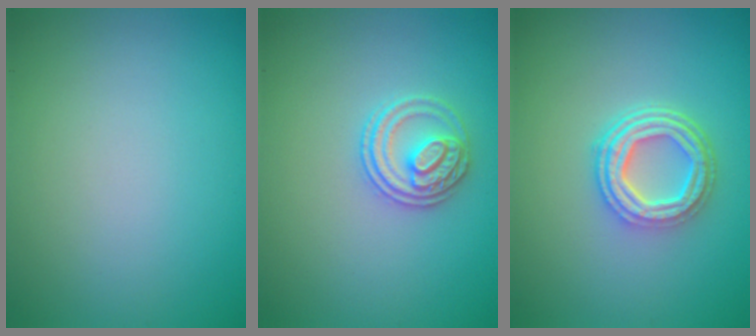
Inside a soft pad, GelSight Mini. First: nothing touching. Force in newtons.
{"total": 2.7, "press": 2.6, "slide": 0.7}
{"total": 4.8, "press": 3.6, "slide": 3.3}